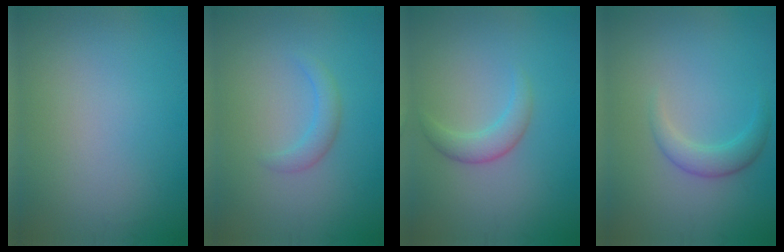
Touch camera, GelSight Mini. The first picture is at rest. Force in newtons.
{"total": 1.7, "press": 1.7, "slide": 0.3}
{"total": 2.3, "press": 2.3, "slide": 0.2}
{"total": 2.3, "press": 2.3, "slide": 0.1}